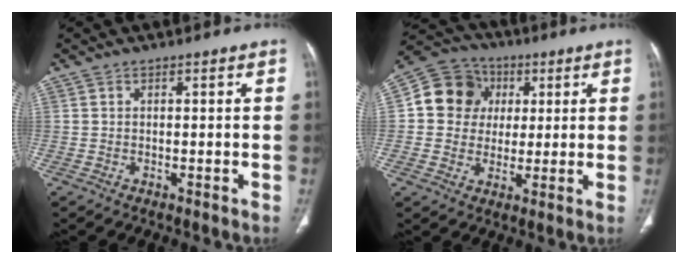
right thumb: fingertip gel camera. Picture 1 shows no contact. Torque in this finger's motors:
{"motor_torque": [-0.03, 0.05, 0.00, 0.01, 0.03]}